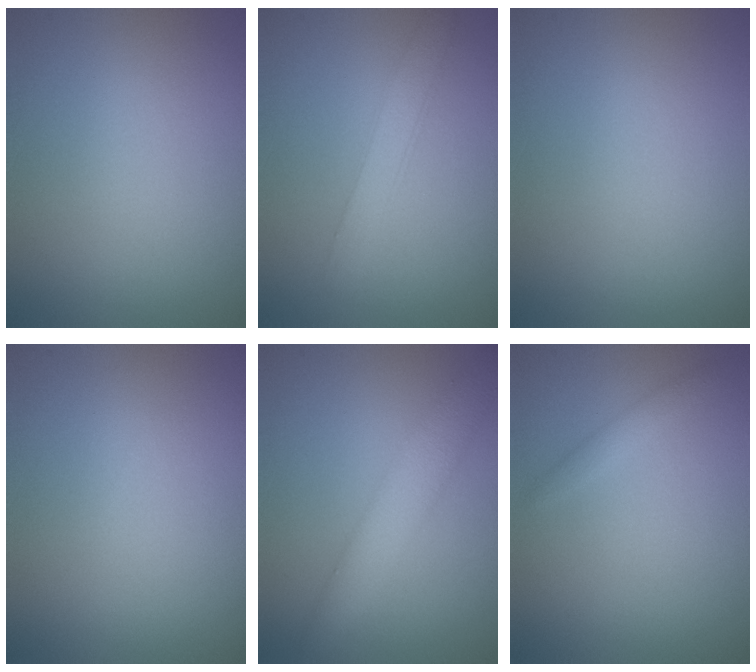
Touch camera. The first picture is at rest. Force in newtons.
{"total": 2.2, "press": 2.2, "slide": 0.1}
{"total": 0.0}
{"total": 0.0}
{"total": 3.9, "press": 3.9, "slide": 0.1}
{"total": 1.6, "press": 1.6, "slide": 0.1}